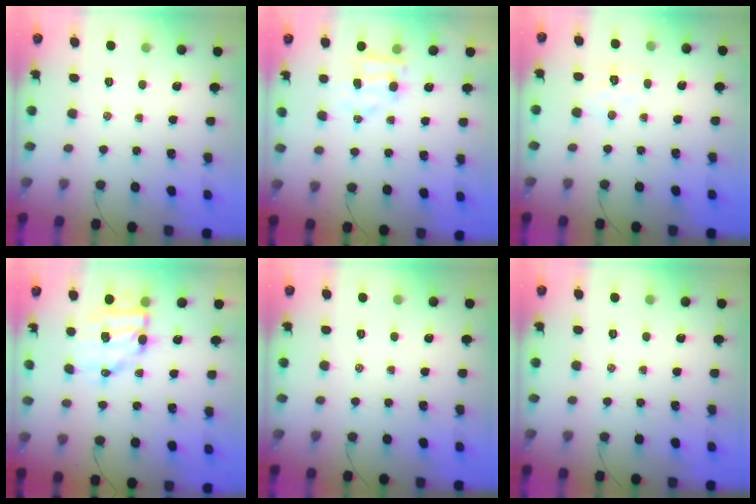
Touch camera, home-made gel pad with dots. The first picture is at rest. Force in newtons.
{"total": 4.8, "press": 4.8, "slide": 0.6}
{"total": 5.4, "press": 5.3, "slide": 1.2}
{"total": 8.6, "press": 8.4, "slide": 1.9}
{"total": 0.0}
{"total": 0.0}